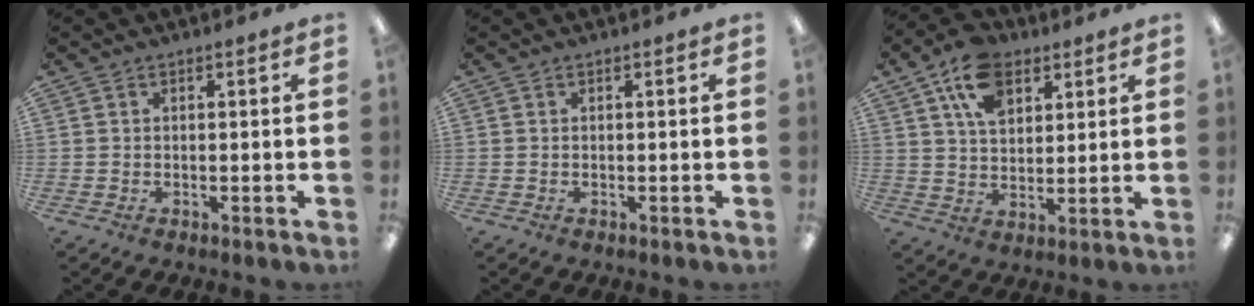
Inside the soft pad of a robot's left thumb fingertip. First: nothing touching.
{"total": 0.0}
{"total": 12.2, "force": [6.9, 7.6, 6.7], "torque": [-0.119, -0.009, 0.126]}